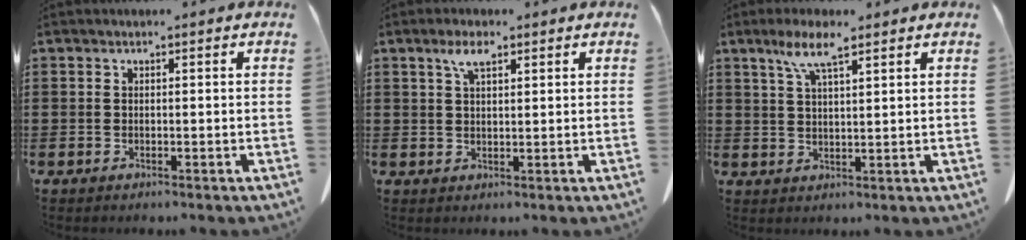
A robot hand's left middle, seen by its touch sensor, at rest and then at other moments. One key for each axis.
{"total": 3.7, "fx": 2.1, "fy": 1.1, "fz": 2.9, "tx": -0.063, "ty": 0.005, "tz": 0.037}
{"total": 6.1, "fx": 3.7, "fy": 1.3, "fz": 4.7, "tx": -0.102, "ty": 0.003, "tz": 0.065}